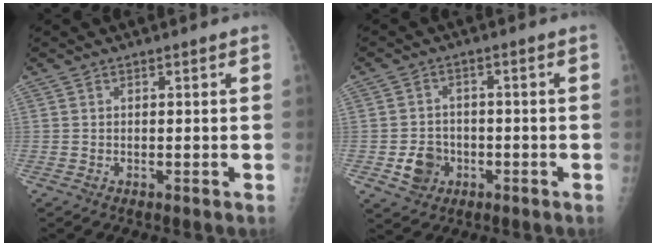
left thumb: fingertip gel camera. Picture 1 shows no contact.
{"total": 5.7, "force": [-1.9, 4.9, 2.3], "torque": [-0.021, 0.012, -0.029]}